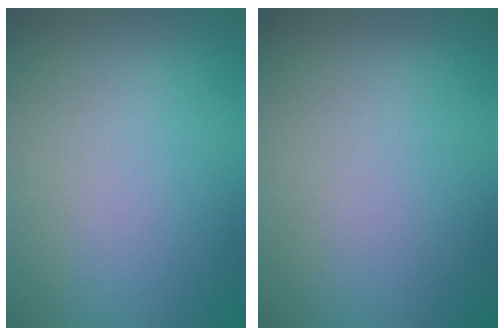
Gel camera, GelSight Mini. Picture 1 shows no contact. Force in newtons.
{"total": 0.0}